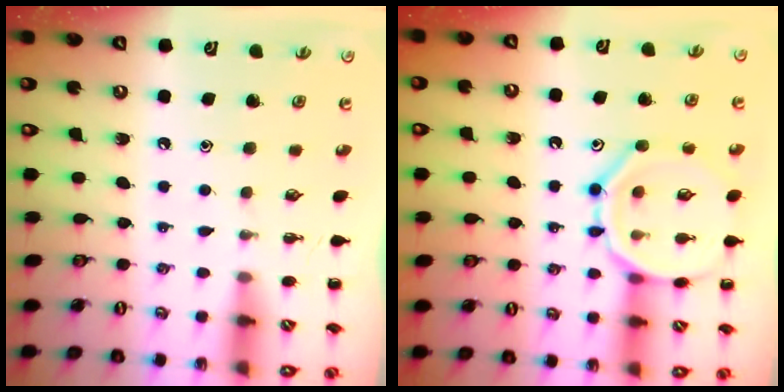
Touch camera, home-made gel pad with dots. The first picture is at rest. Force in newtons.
{"total": 12.8, "press": 12.7, "slide": 1.2}